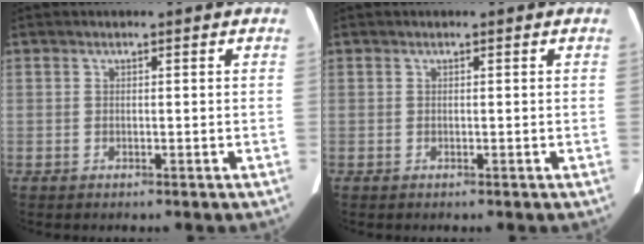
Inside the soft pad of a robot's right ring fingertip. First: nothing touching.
{"total": 0.0}